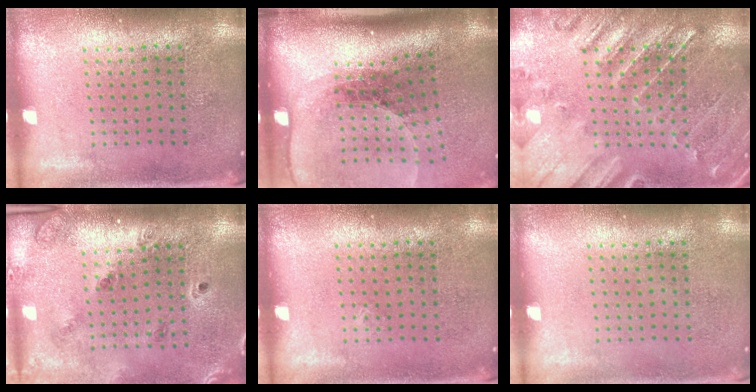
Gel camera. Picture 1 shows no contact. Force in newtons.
{"total": 2.6, "press": 1.8, "slide": 1.8}
{"total": 1.0, "press": 0.9, "slide": 0.3}
{"total": 1.4, "press": 1.4, "slide": 0.2}
{"total": 0.0}
{"total": 0.0}